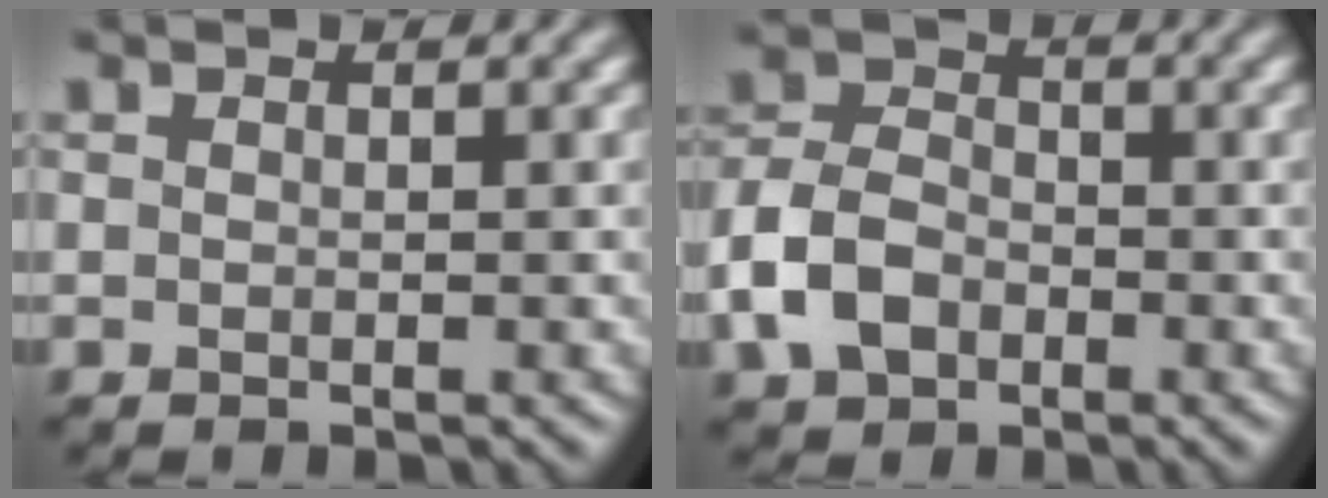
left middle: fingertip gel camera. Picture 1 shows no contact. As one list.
[{"total": 5.6, "force": [-2.8, 3.9, 3.0], "torque": [-0.067, 0.002, -0.066]}]